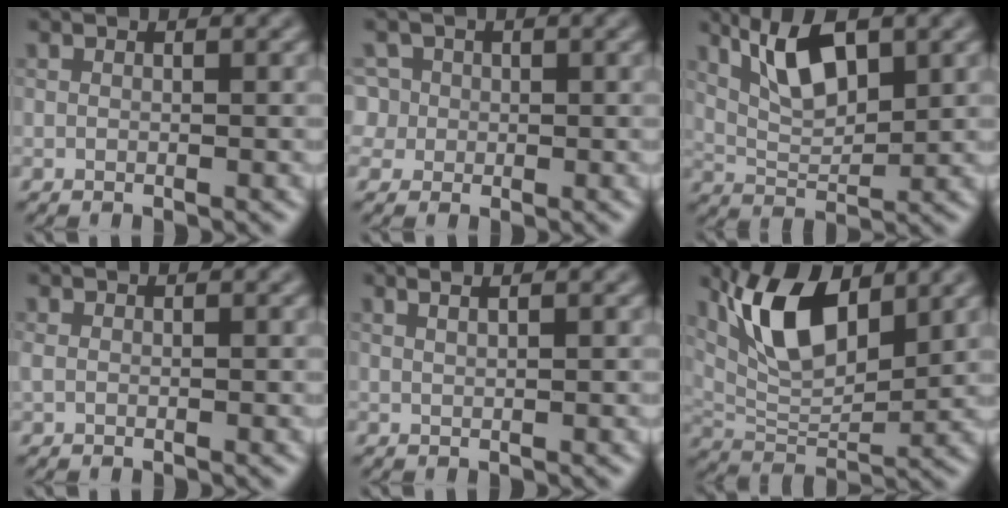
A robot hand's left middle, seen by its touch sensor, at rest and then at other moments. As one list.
[{"total": 2.7, "force": [0.9, 2.5, 0.4], "torque": [-0.014, 0.009, 0.024]}, {"total": 5.2, "force": [2.2, 2.0, 4.3], "torque": [-0.085, 0.006, 0.051]}, {"total": 0.0}, {"total": 2.0, "force": [1.2, 0.9, 1.3], "torque": [0.002, 0.015, -0.003]}, {"total": 8.0, "force": [3.7, 3.7, 6.1], "torque": [-0.117, 0.006, 0.074]}]